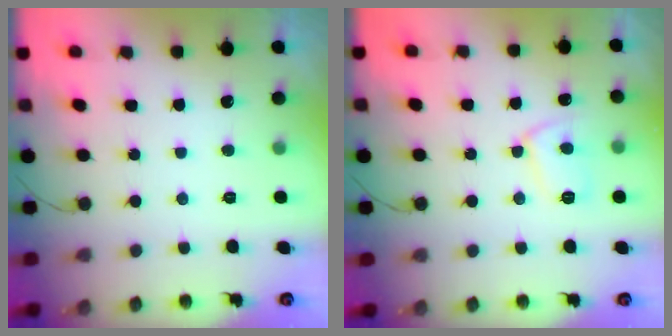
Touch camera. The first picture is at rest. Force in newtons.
{"total": 7.6, "press": 7.5, "slide": 0.6}